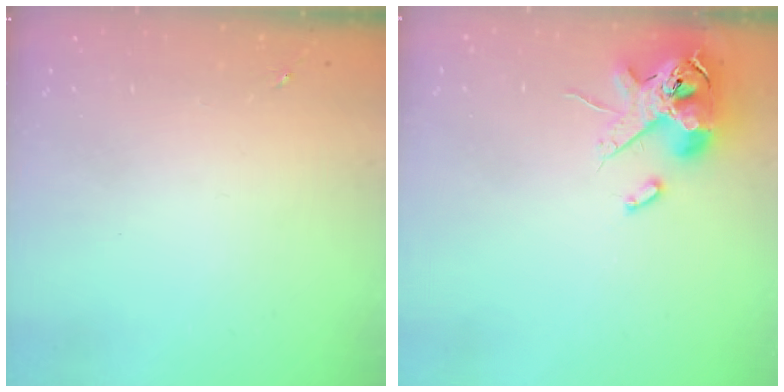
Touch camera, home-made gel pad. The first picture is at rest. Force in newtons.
{"total": 14.2, "press": 14.0, "slide": 2.3}